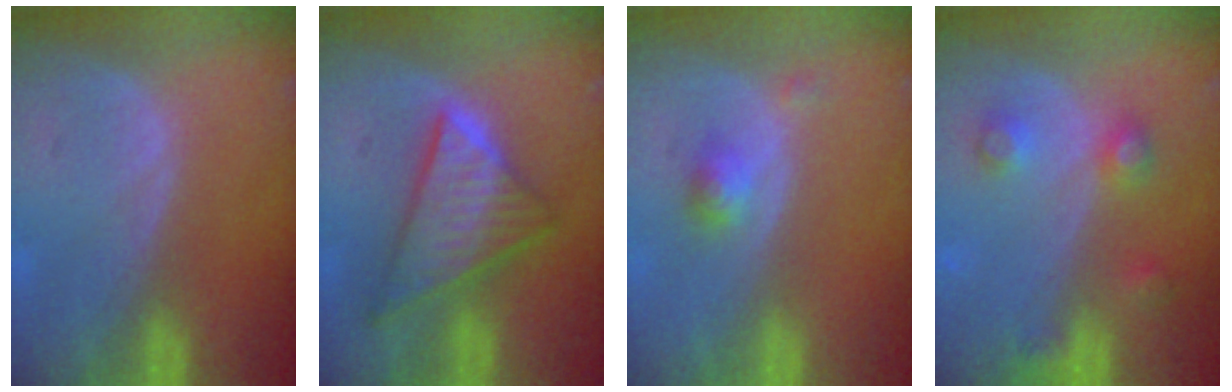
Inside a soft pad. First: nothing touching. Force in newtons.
{"total": 8.8, "press": 8.7, "slide": 0.6}
{"total": 2.4, "press": 2.1, "slide": 1.1}
{"total": 4.5, "press": 4.5, "slide": 0.1}